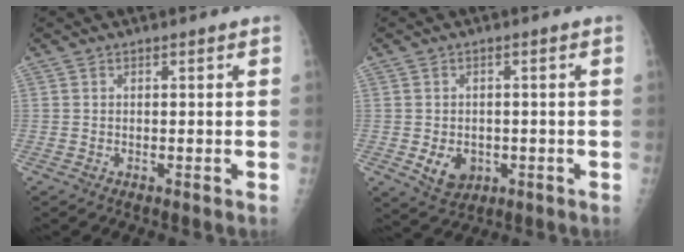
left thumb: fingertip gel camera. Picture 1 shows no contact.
{"total": 5.3, "force": [-1.2, 4.3, 3.0], "torque": [-0.031, 0.000, -0.006]}